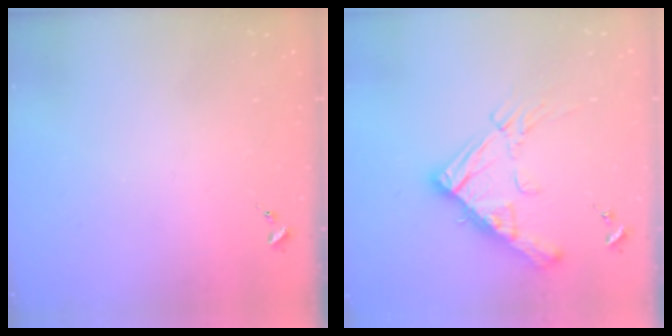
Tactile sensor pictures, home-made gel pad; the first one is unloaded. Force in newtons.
{"total": 17.3, "press": 17.2, "slide": 1.7}